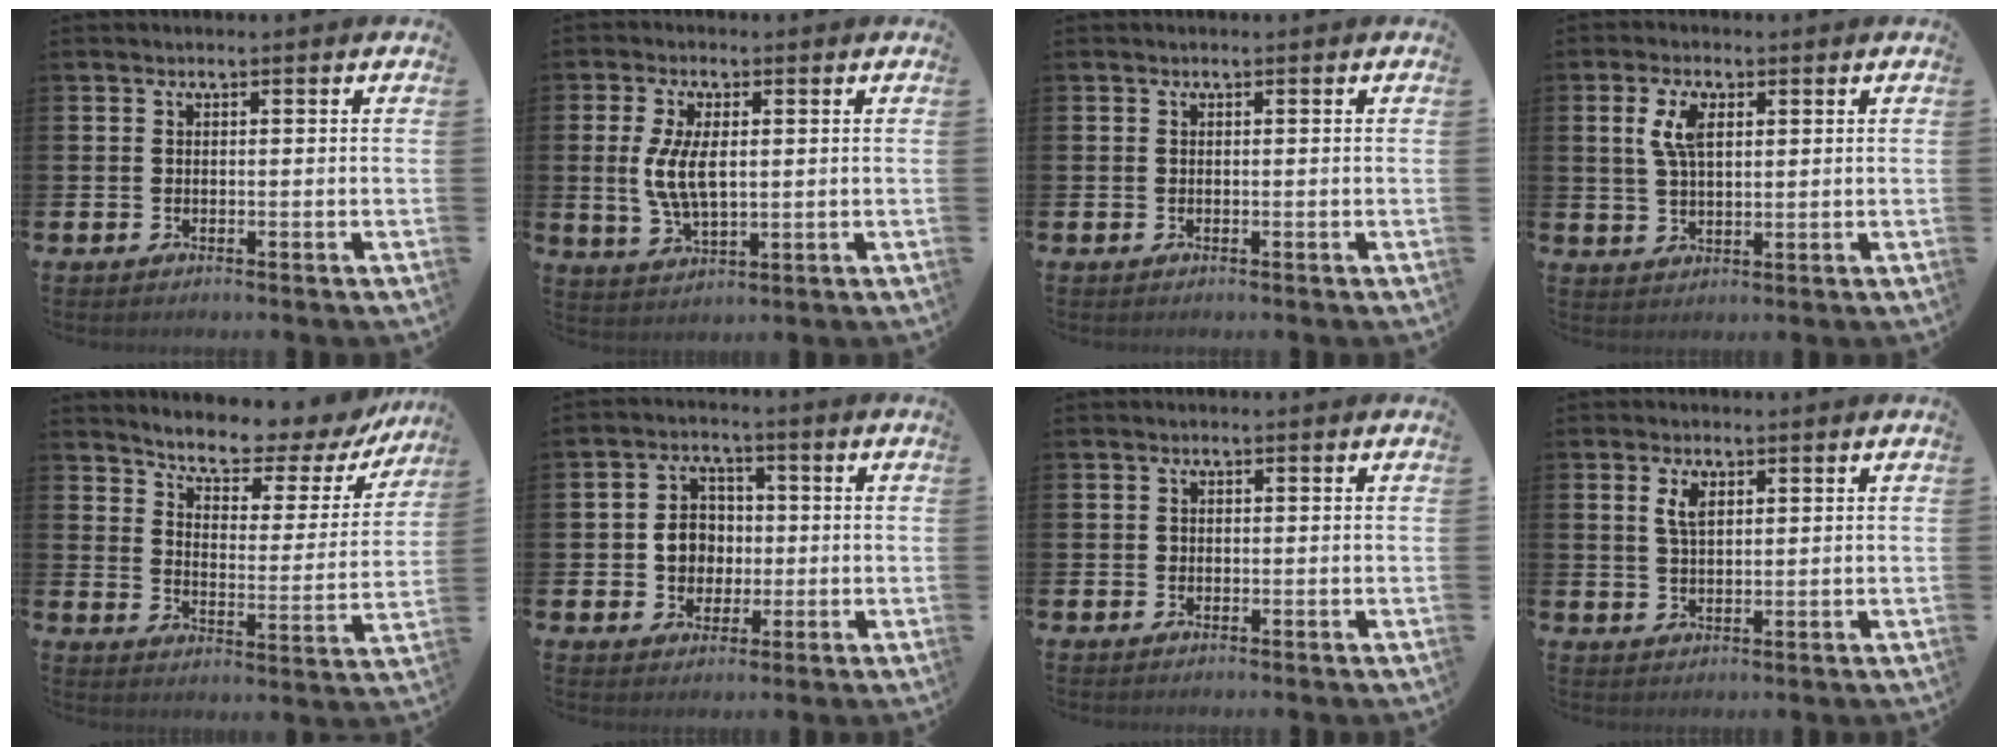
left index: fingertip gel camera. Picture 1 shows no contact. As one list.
[{"total": 6.6, "force": [1.0, 3.1, 5.7], "torque": [-0.102, 0.006, 0.017]}, {"total": 0.0}, {"total": 4.9, "force": [2.2, 2.2, 3.8], "torque": [-0.058, -0.001, 0.033]}, {"total": 6.9, "force": [6.3, 1.7, 2.4], "torque": [-0.074, -0.048, 0.104]}, {"total": 5.4, "force": [-0.1, 4.8, 2.5], "torque": [-0.045, 0.009, -0.008]}, {"total": 0.8, "force": [-0.1, 0.7, 0.2], "torque": [-0.004, 0.006, -0.004]}, {"total": 3.0, "force": [1.7, 1.4, 1.9], "torque": [-0.019, -0.005, 0.026]}]